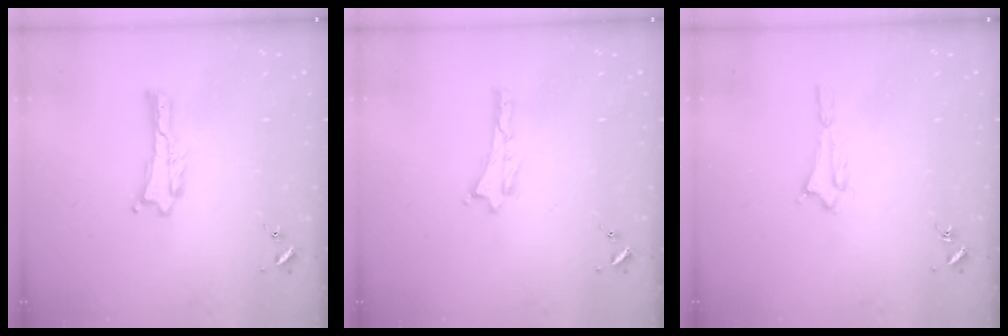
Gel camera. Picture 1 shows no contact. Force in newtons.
{"total": 0.0}
{"total": 1.6, "press": 1.6, "slide": 0.1}